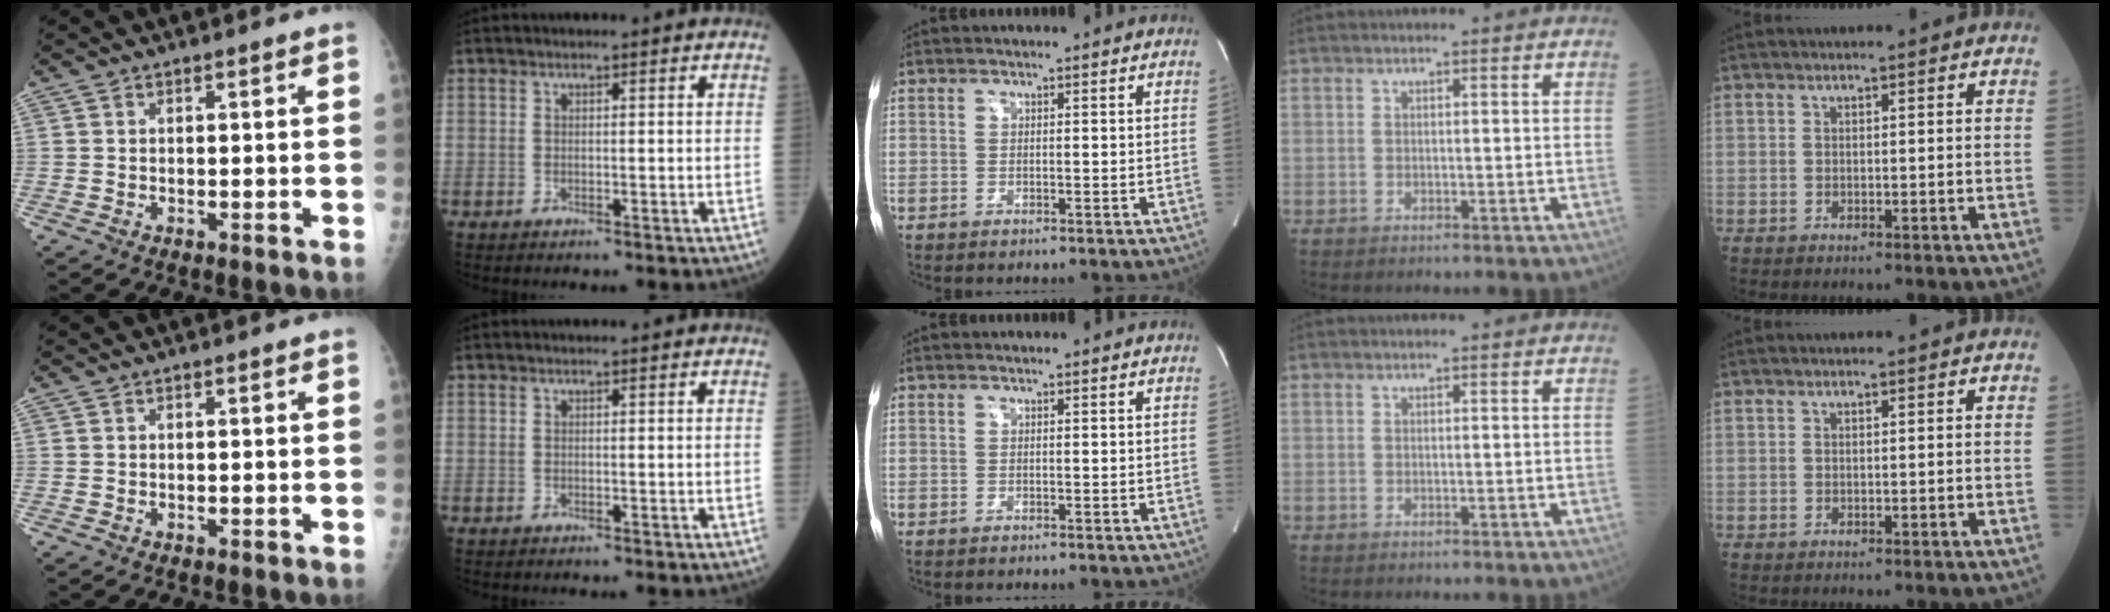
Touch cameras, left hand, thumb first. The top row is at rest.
{}